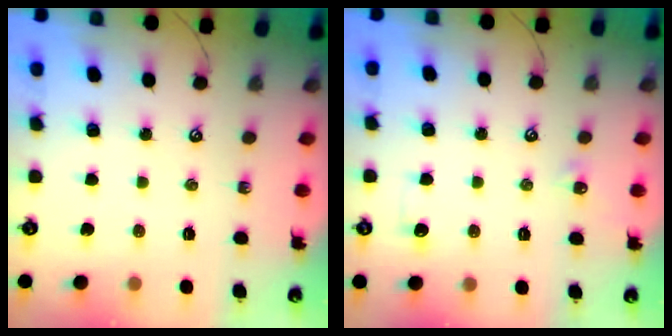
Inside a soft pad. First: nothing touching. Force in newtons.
{"total": 3.4, "press": 3.4, "slide": 0.6}